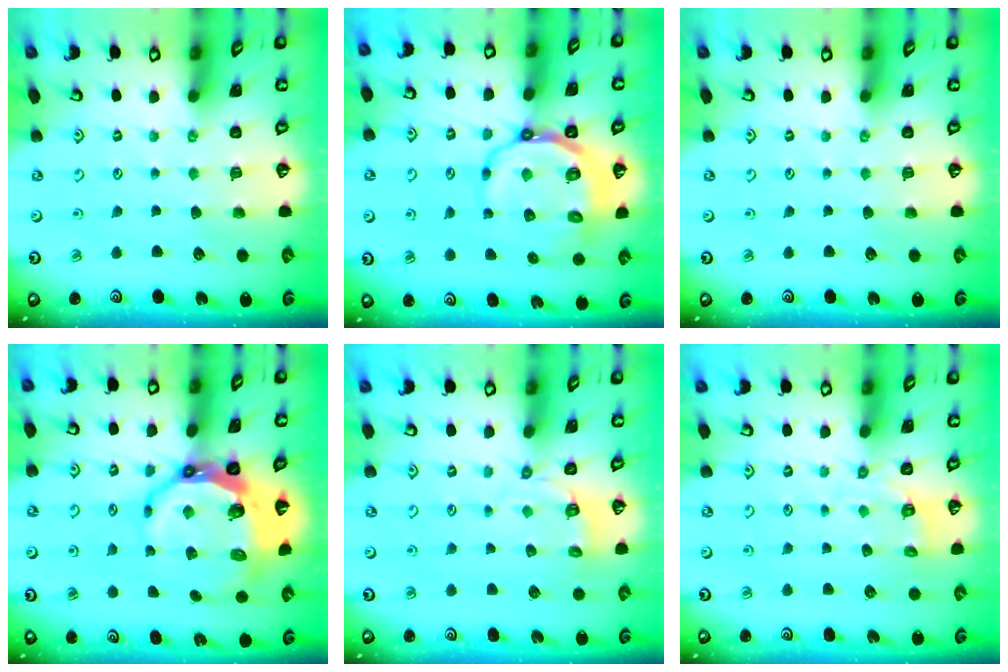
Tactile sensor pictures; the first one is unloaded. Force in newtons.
{"total": 12.7, "press": 12.4, "slide": 3.0}
{"total": 0.0}
{"total": 12.3, "press": 11.6, "slide": 4.2}
{"total": 3.7, "press": 2.4, "slide": 2.8}
{"total": 2.7, "press": 1.4, "slide": 2.3}